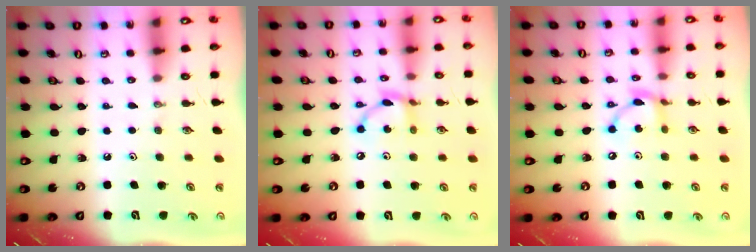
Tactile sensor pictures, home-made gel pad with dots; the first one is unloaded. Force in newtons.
{"total": 8.5, "press": 8.5, "slide": 0.4}
{"total": 10.0, "press": 10.0, "slide": 0.5}